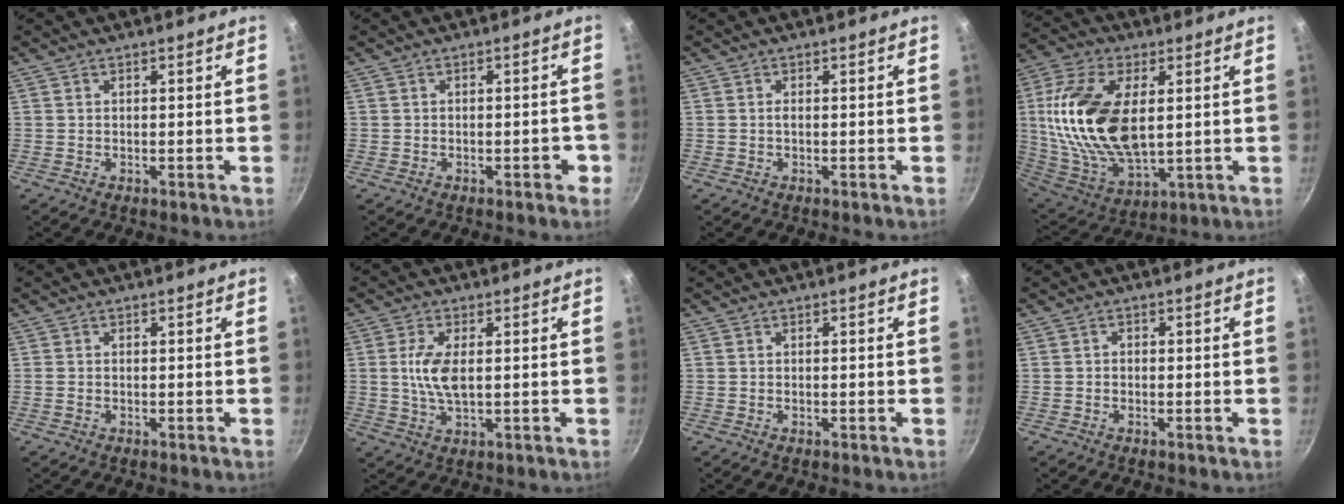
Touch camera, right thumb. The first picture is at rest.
{"total": 2.3, "force": [-1.2, 1.3, 1.5], "torque": [0.001, 0.018, -0.014]}
{"total": 0.6, "force": [0.0, 0.2, 0.5], "torque": [-0.009, 0.001, -0.002]}
{"total": 22.0, "force": [3.2, 11.7, 18.3], "torque": [-0.358, -0.009, 0.064]}
{"total": 0.8, "force": [-0.2, 0.6, 0.4], "torque": [-0.008, 0.001, -0.004]}
{"total": 6.8, "force": [0.6, 3.1, 6.0], "torque": [-0.122, -0.001, 0.012]}
{"total": 0.0}
{"total": 0.9, "force": [-0.3, 0.8, 0.3], "torque": [-0.004, 0.005, -0.007]}